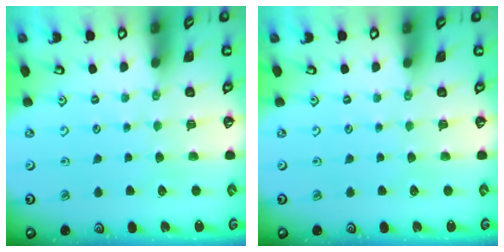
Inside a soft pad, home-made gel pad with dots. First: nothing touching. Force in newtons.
{"total": 0.0}